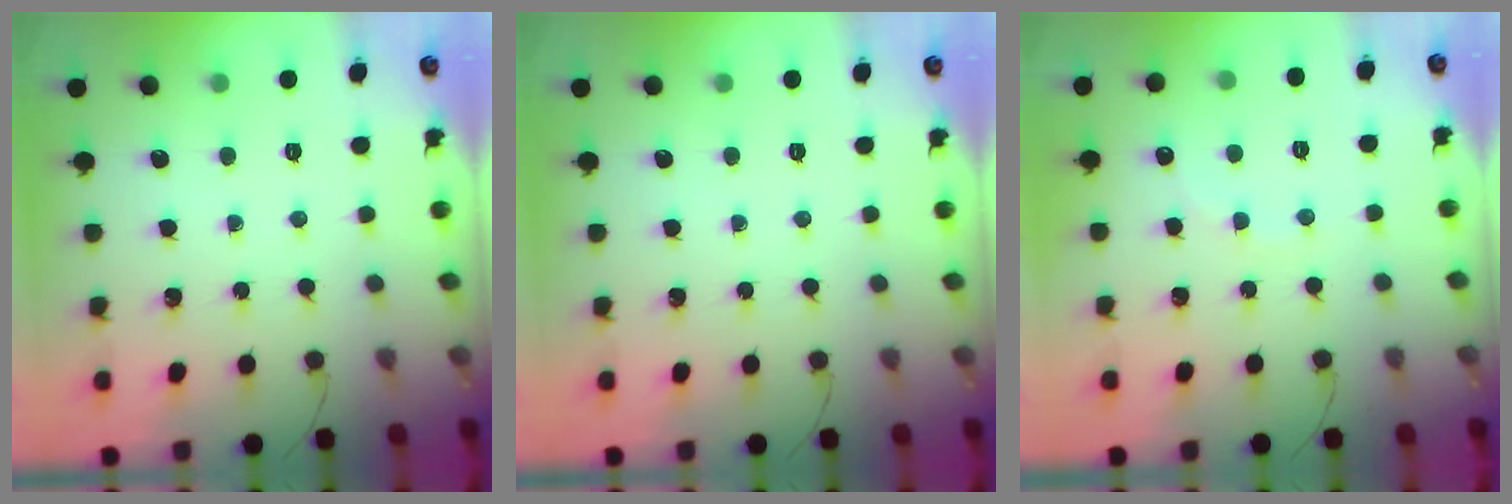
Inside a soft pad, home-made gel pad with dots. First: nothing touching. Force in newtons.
{"total": 0.0}
{"total": 6.3, "press": 6.2, "slide": 1.3}